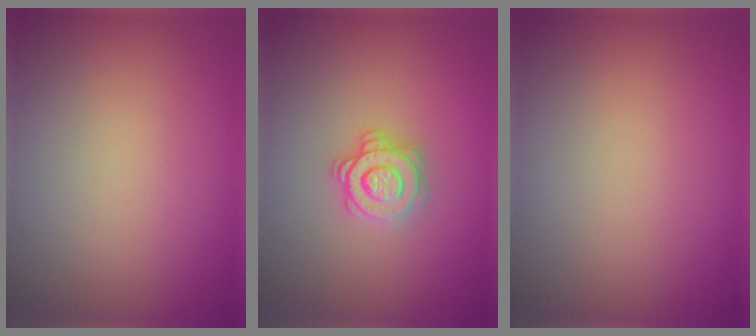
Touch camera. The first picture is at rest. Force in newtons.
{"total": 3.1, "press": 2.9, "slide": 0.9}
{"total": 0.0}